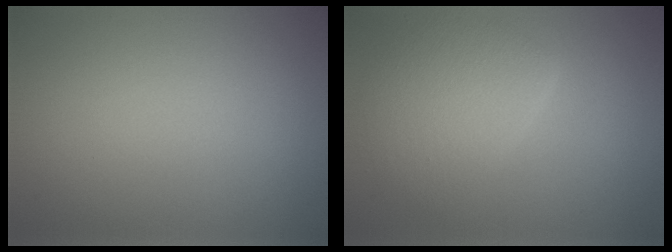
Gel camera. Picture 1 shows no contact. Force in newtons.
{"total": 4.9, "press": 4.9, "slide": 0.2}